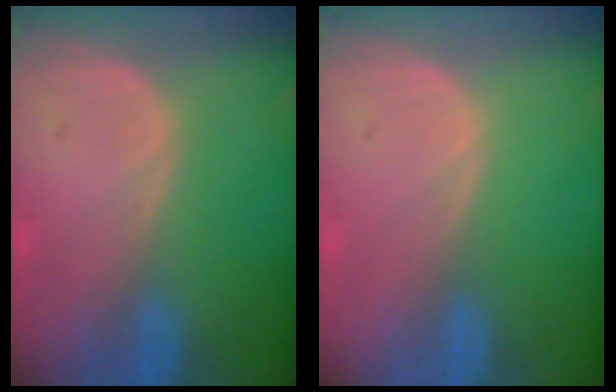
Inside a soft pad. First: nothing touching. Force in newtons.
{"total": 0.0}